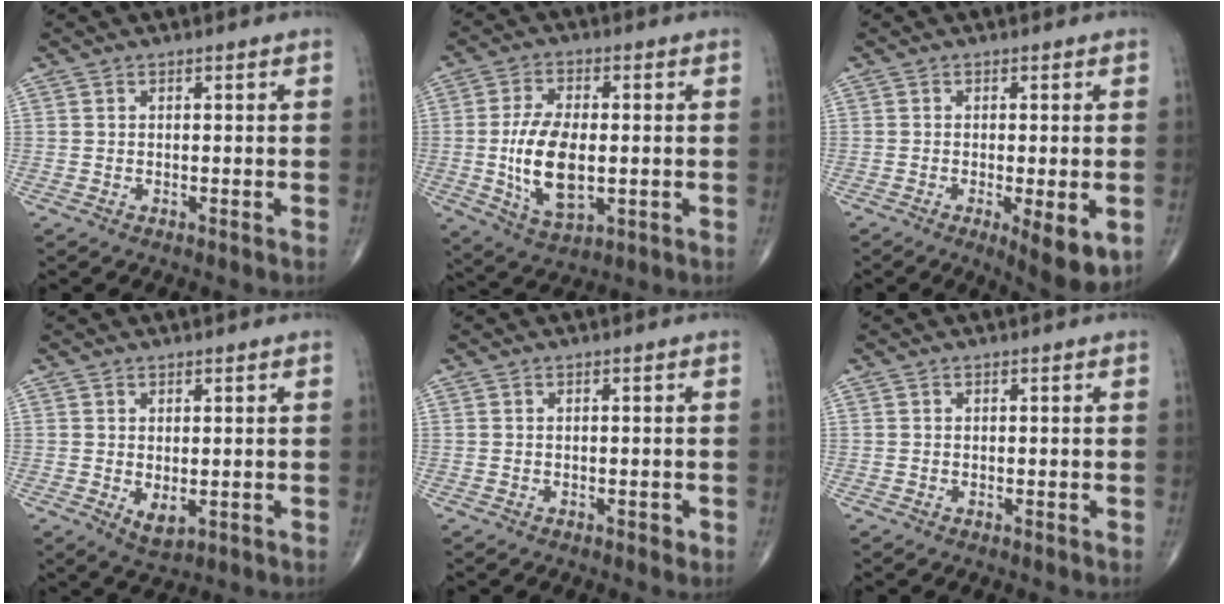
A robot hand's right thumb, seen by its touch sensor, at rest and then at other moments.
{"total": 12.5, "force": [-1.1, 6.2, 10.8], "torque": [-0.204, -0.007, -0.013]}
{"total": 7.6, "force": [-2.2, 2.1, 7.0], "torque": [-0.098, -0.020, -0.029]}
{"total": 3.3, "force": [-0.3, 1.7, 2.8], "torque": [-0.040, -0.008, 0.005]}
{"total": 0.8, "force": [-0.4, 0.4, 0.6], "torque": [-0.007, -0.001, -0.006]}
{"total": 0.0}